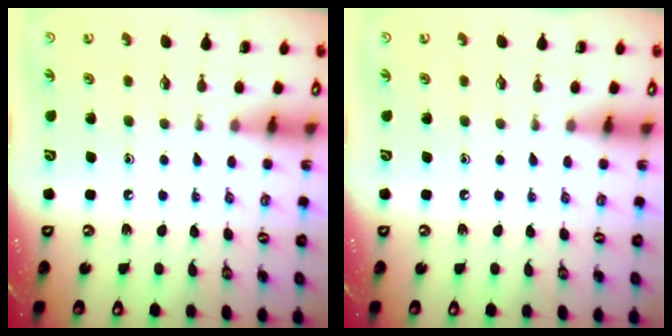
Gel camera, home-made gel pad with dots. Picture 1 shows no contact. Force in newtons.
{"total": 0.0}